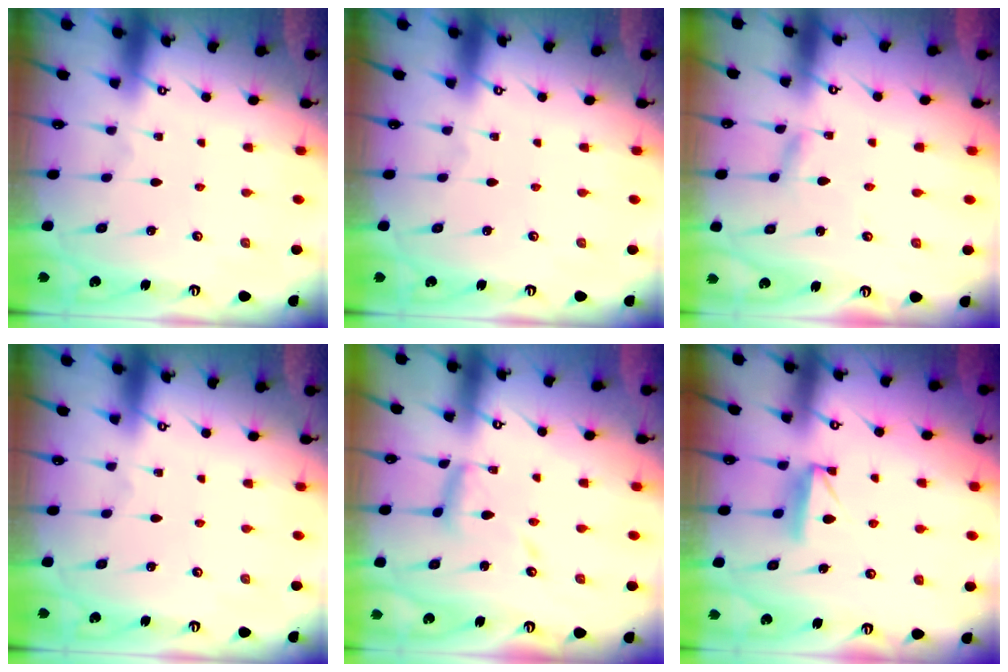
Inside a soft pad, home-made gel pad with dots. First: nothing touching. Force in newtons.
{"total": 0.0}
{"total": 1.7, "press": 1.7, "slide": 0.2}
{"total": 0.0}
{"total": 11.0, "press": 11.0, "slide": 0.8}
{"total": 8.0, "press": 8.0, "slide": 0.6}